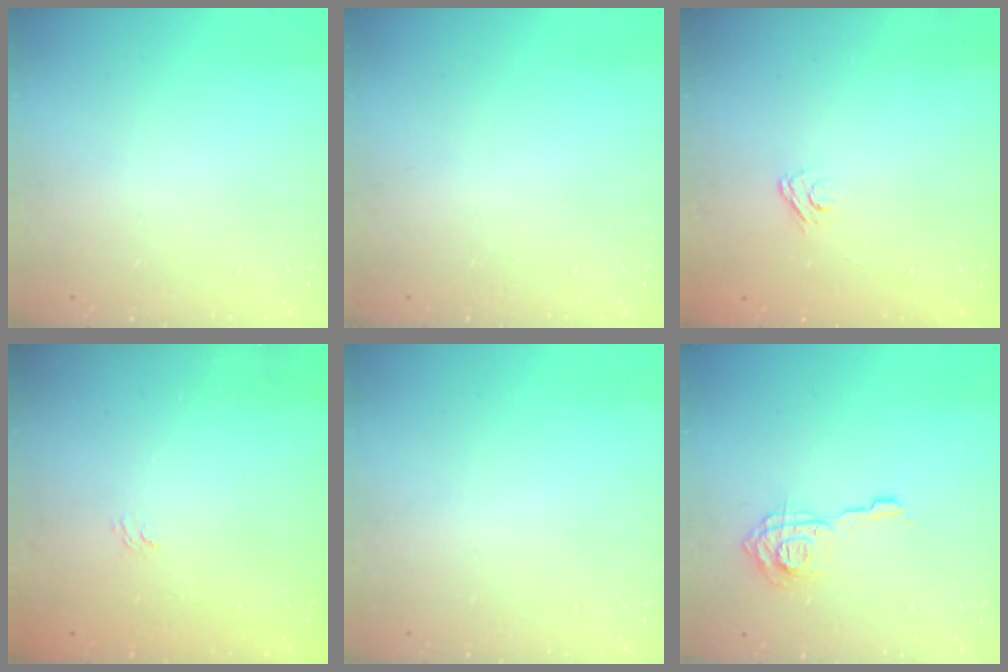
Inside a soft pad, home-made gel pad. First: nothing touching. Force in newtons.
{"total": 0.0}
{"total": 3.0, "press": 2.7, "slide": 1.4}
{"total": 1.1, "press": 0.1, "slide": 1.1}
{"total": 0.0}
{"total": 10.8, "press": 10.8, "slide": 0.9}